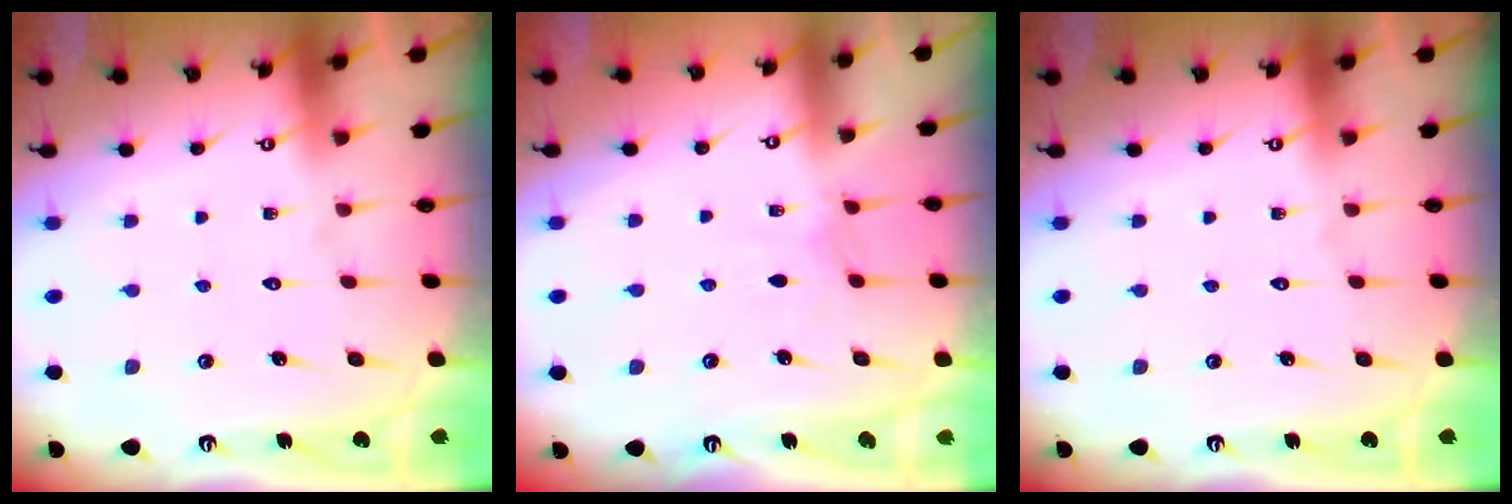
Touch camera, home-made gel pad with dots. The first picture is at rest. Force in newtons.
{"total": 3.0, "press": 3.0, "slide": 0.3}
{"total": 0.0}